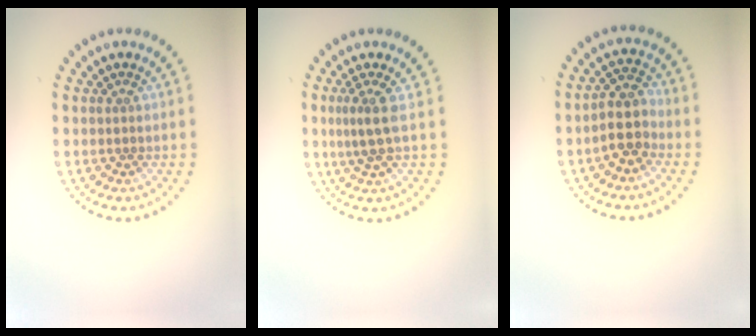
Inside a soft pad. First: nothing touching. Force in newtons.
{"total": 2.3, "press": 1.5, "slide": 1.7}
{"total": 3.2, "press": 2.8, "slide": 1.5}